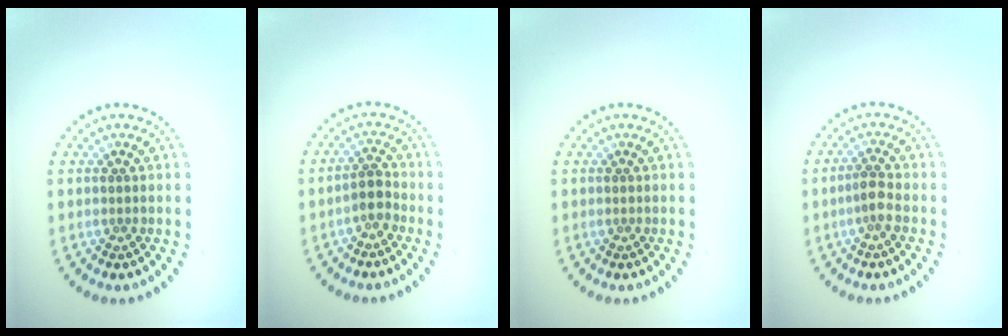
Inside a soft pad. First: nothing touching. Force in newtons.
{"total": 1.8, "press": 1.4, "slide": 1.1}
{"total": 0.0}
{"total": 1.8, "press": 1.4, "slide": 1.0}